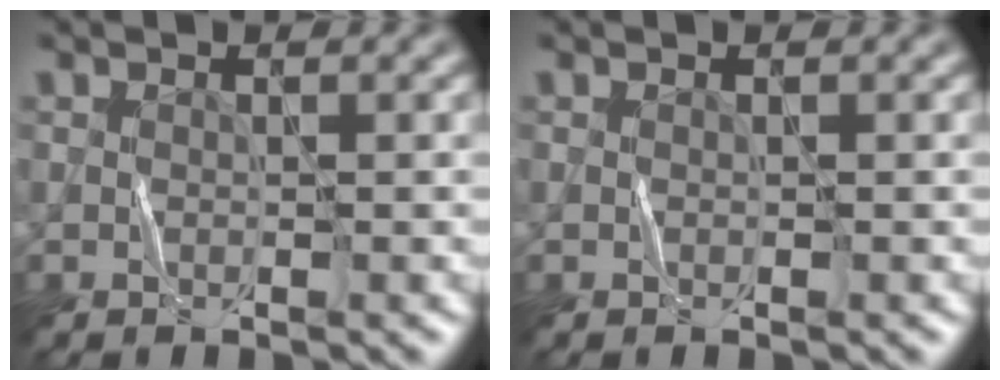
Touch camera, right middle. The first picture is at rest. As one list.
[{"total": 0.0}]